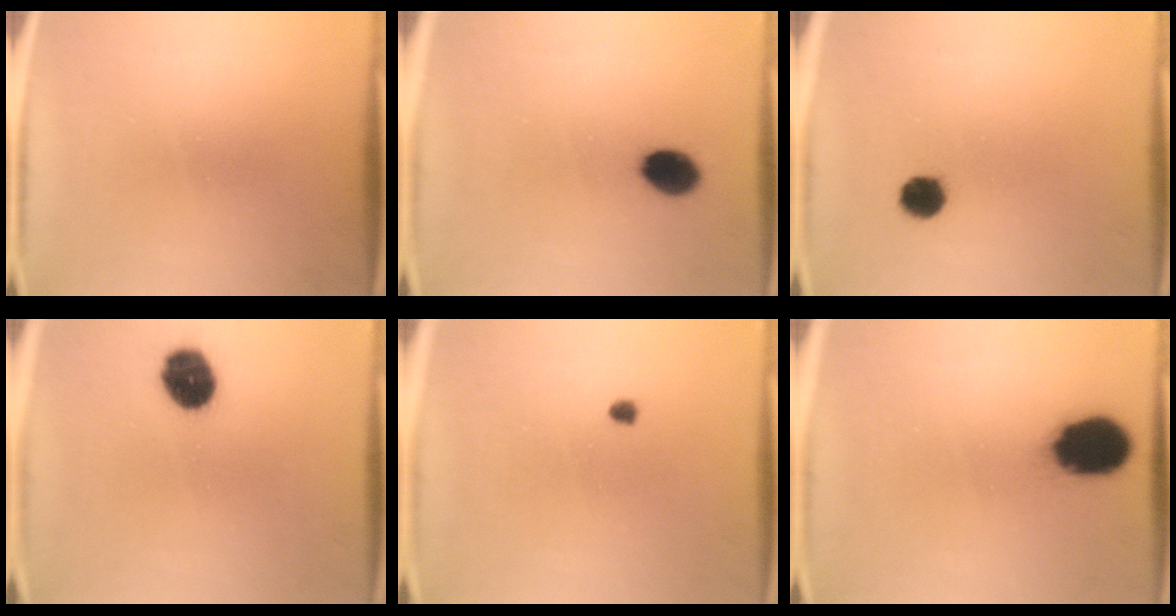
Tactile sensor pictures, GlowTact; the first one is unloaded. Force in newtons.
{"total": 6.7}
{"total": 4.0}
{"total": 9.2}
{"total": 0.9}
{"total": 14.0}